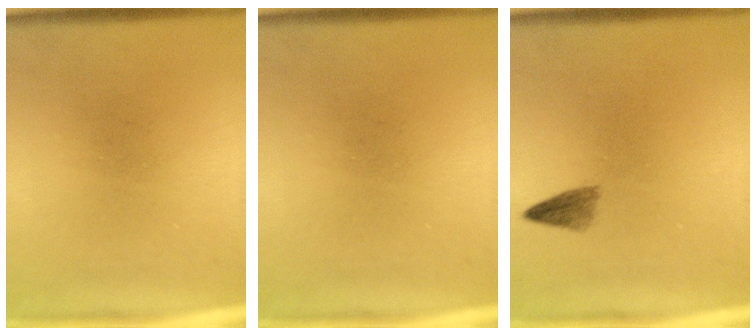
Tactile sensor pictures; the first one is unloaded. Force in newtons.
{"total": 0.0}
{"total": 1.7}